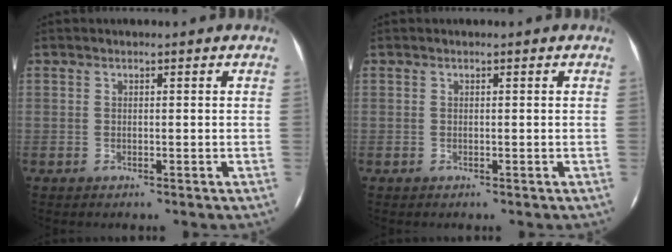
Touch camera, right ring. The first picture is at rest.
{"total": 0.0}